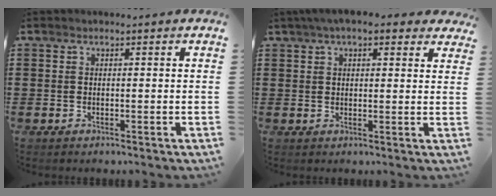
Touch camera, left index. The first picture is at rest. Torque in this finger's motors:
{"motor_torque": [2.14, 0.00, 0.27, 0.21]}